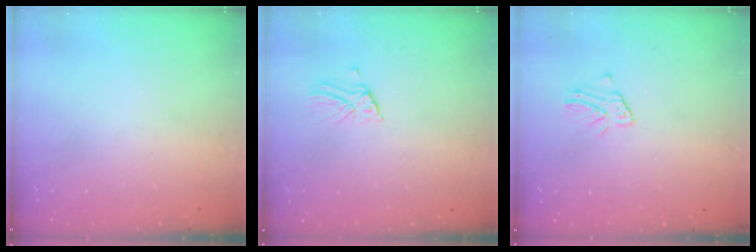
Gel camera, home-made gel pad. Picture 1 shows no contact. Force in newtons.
{"total": 2.1, "press": 2.1, "slide": 0.1}
{"total": 2.1, "press": 2.1, "slide": 0.1}